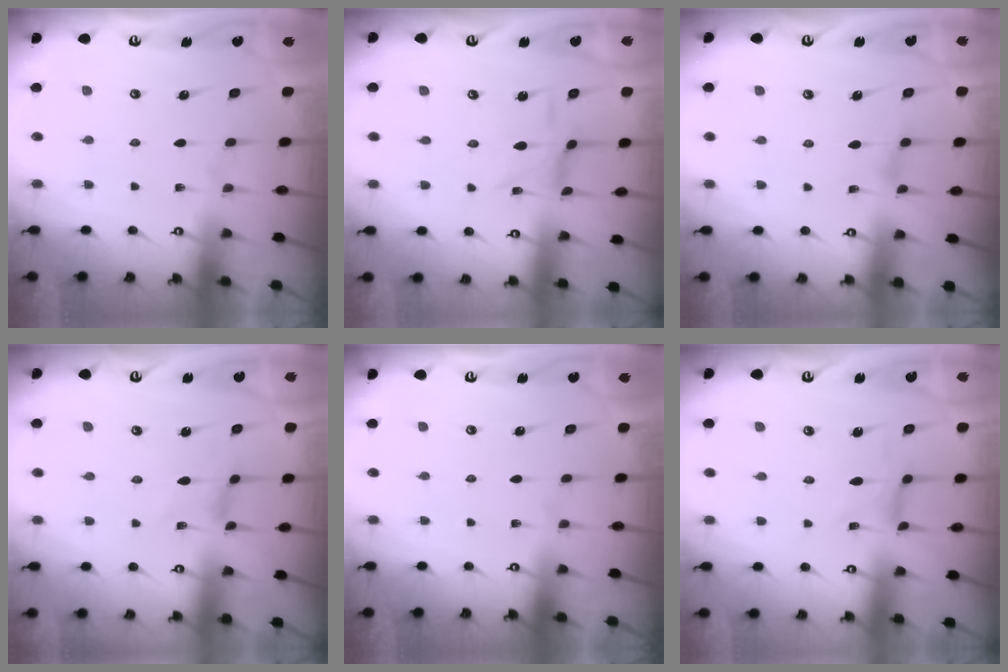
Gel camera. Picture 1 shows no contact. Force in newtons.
{"total": 2.0, "press": 2.0, "slide": 0.3}
{"total": 2.9, "press": 2.9, "slide": 0.4}
{"total": 0.0}
{"total": 0.0}
{"total": 1.3, "press": 1.3, "slide": 0.3}